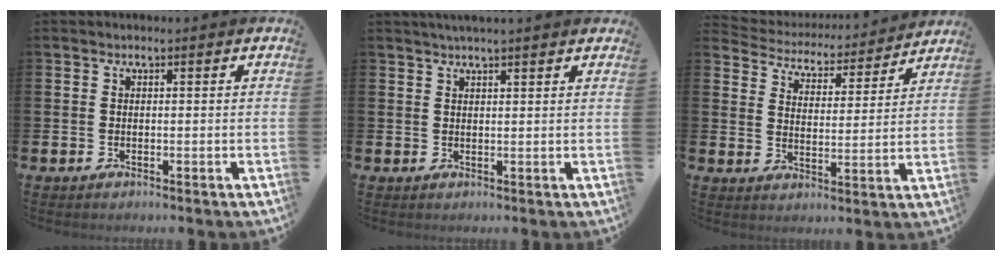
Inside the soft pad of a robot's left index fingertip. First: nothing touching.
{"total": 2.1, "force": [2.0, -0.2, 0.6], "torque": [-0.013, -0.004, 0.037]}
{"total": 4.6, "force": [4.4, 1.2, 0.2], "torque": [-0.029, -0.044, 0.069]}